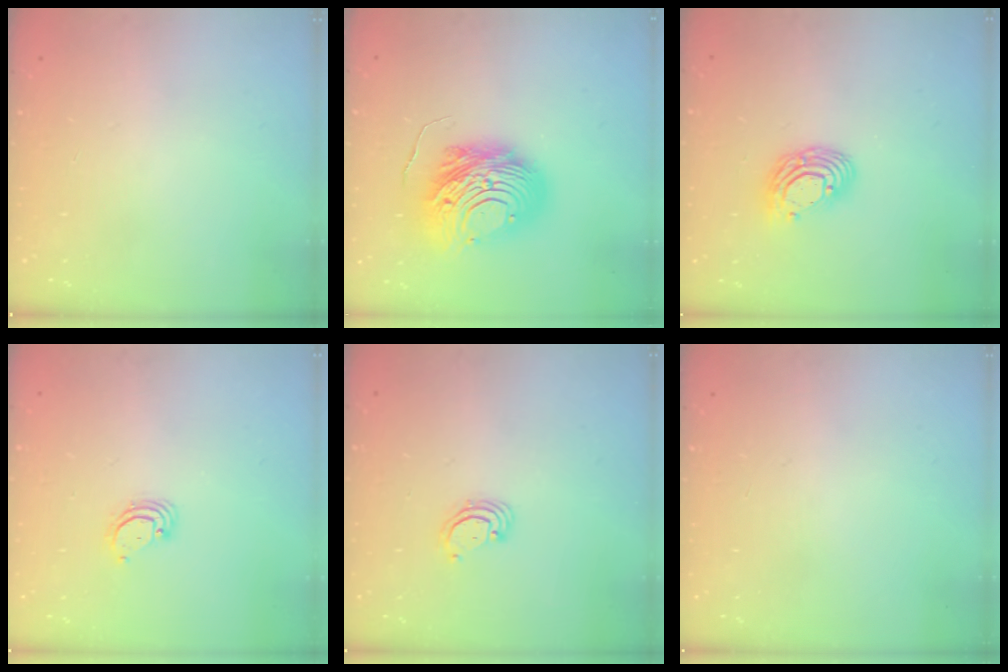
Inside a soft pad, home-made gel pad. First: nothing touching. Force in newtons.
{"total": 14.9, "press": 14.8, "slide": 1.4}
{"total": 9.9, "press": 9.8, "slide": 0.7}
{"total": 3.4, "press": 3.4, "slide": 0.1}
{"total": 2.5, "press": 2.5, "slide": 0.2}
{"total": 0.0}